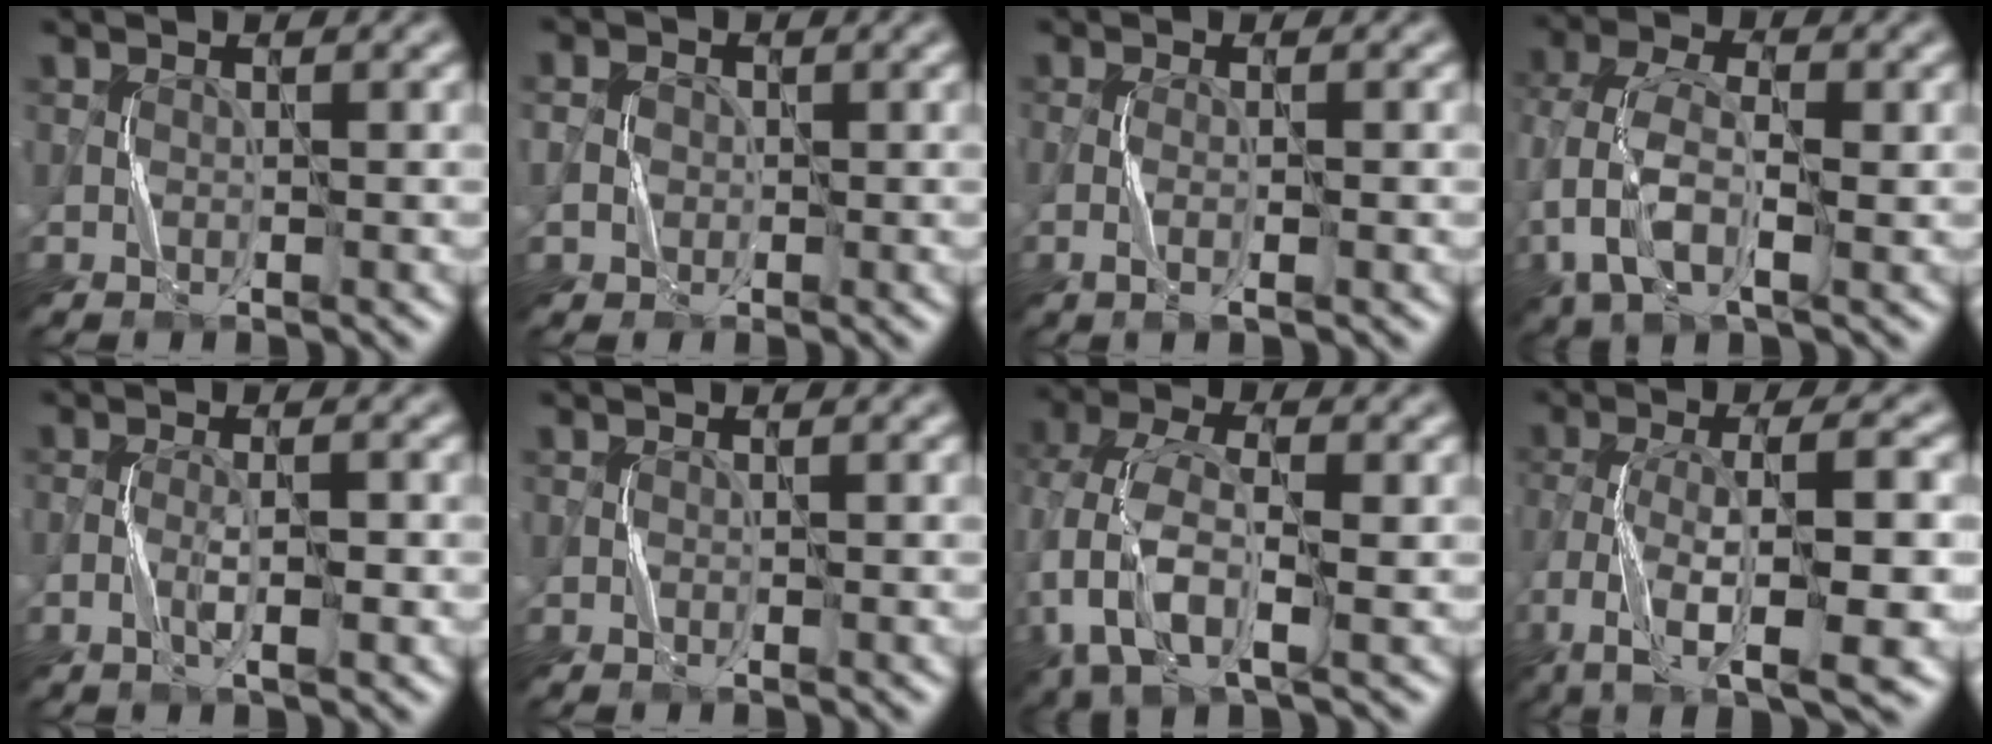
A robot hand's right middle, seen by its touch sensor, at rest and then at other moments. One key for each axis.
{"total": 2.3, "fx": -0.1, "fy": 2.1, "fz": 1.0, "tx": -0.010, "ty": -0.001, "tz": -0.006}
{"total": 1.7, "fx": -0.3, "fy": 0.2, "fz": 1.7, "tx": -0.038, "ty": -0.005, "tz": -0.010}
{"total": 7.2, "fx": -1.1, "fy": 4.4, "fz": 5.6, "tx": -0.126, "ty": 0.008, "tz": -0.035}
{"total": 2.1, "fx": -0.6, "fy": 0.3, "fz": 2.0, "tx": -0.040, "ty": -0.001, "tz": -0.016}
{"total": 0.0}
{"total": 8.1, "fx": -1.0, "fy": 4.8, "fz": 6.5, "tx": -0.154, "ty": -0.002, "tz": -0.035}
{"total": 10.3, "fx": -4.7, "fy": 3.0, "fz": 8.7, "tx": -0.145, "ty": -0.002, "tz": -0.080}